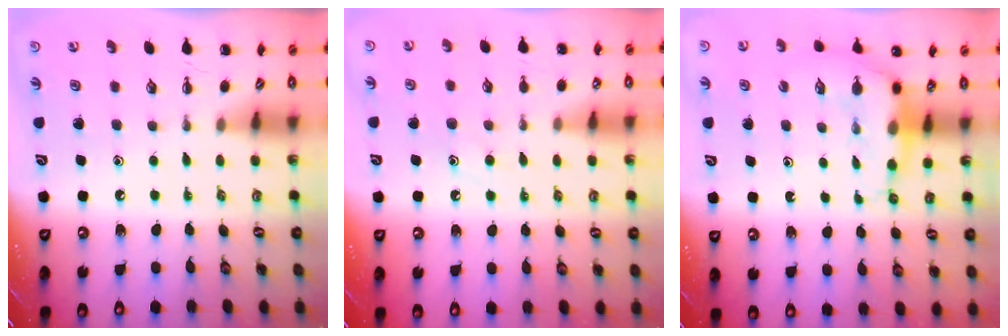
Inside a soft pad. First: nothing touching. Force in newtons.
{"total": 8.4, "press": 8.4, "slide": 1.2}
{"total": 7.3, "press": 7.1, "slide": 2.0}